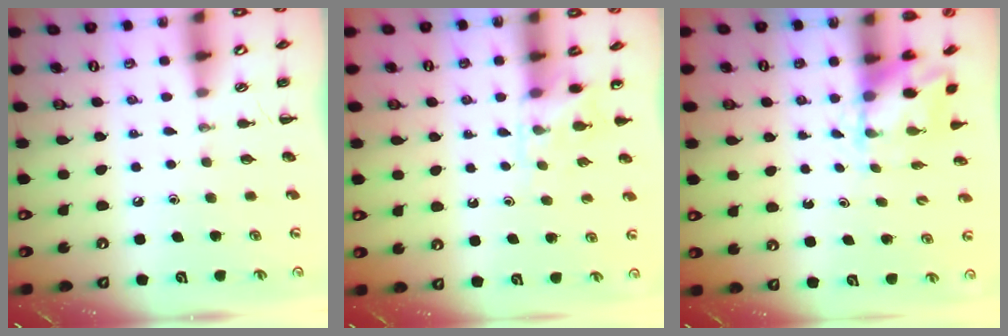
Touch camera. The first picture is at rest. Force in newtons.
{"total": 5.0, "press": 4.8, "slide": 1.4}
{"total": 2.7, "press": 2.5, "slide": 0.9}